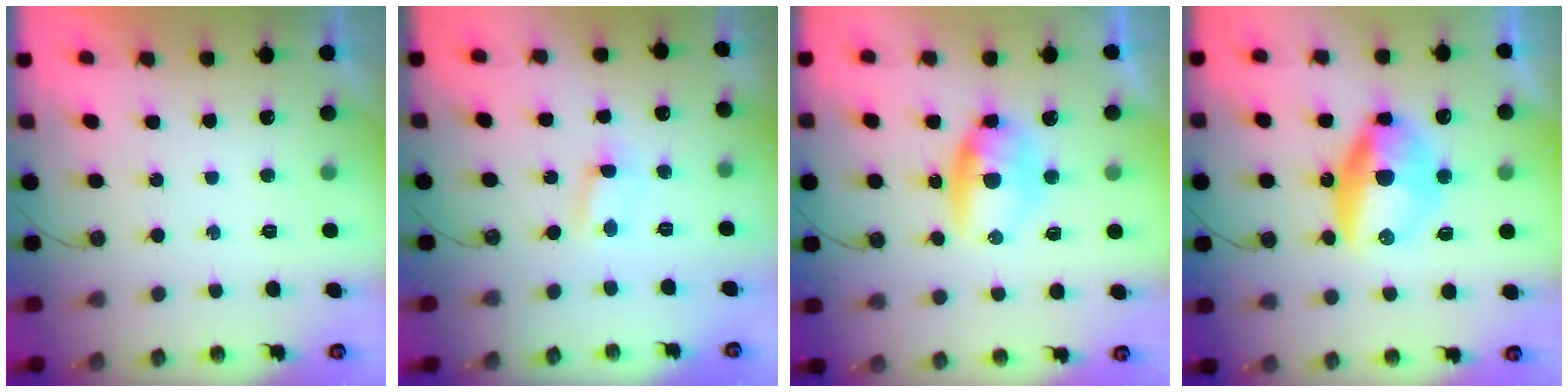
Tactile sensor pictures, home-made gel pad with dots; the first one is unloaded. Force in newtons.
{"total": 0.5, "press": 0.3, "slide": 0.4}
{"total": 9.8, "press": 8.2, "slide": 5.3}
{"total": 11.9, "press": 11.9, "slide": 0.6}